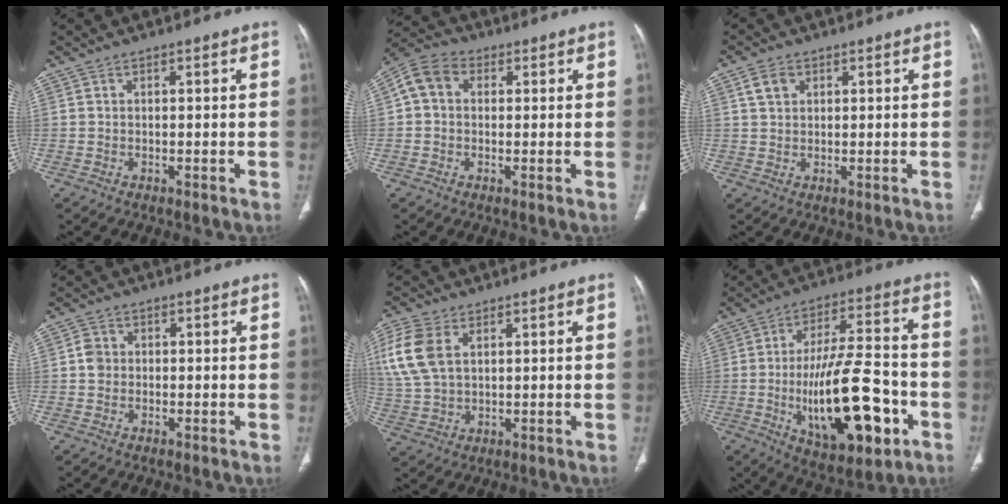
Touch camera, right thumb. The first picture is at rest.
{"total": 6.9, "force": [1.1, 5.5, 4.0], "torque": [-0.070, 0.023, 0.009]}
{"total": 3.9, "force": [1.7, 2.8, 2.0], "torque": [-0.028, -0.003, 0.036]}
{"total": 4.9, "force": [-0.1, 4.6, 1.7], "torque": [-0.008, 0.009, -0.009]}
{"total": 11.3, "force": [3.7, 7.1, 8.0], "torque": [-0.187, 0.001, 0.078]}
{"total": 22.3, "force": [-6.6, 9.0, 19.3], "torque": [-0.299, 0.029, -0.092]}